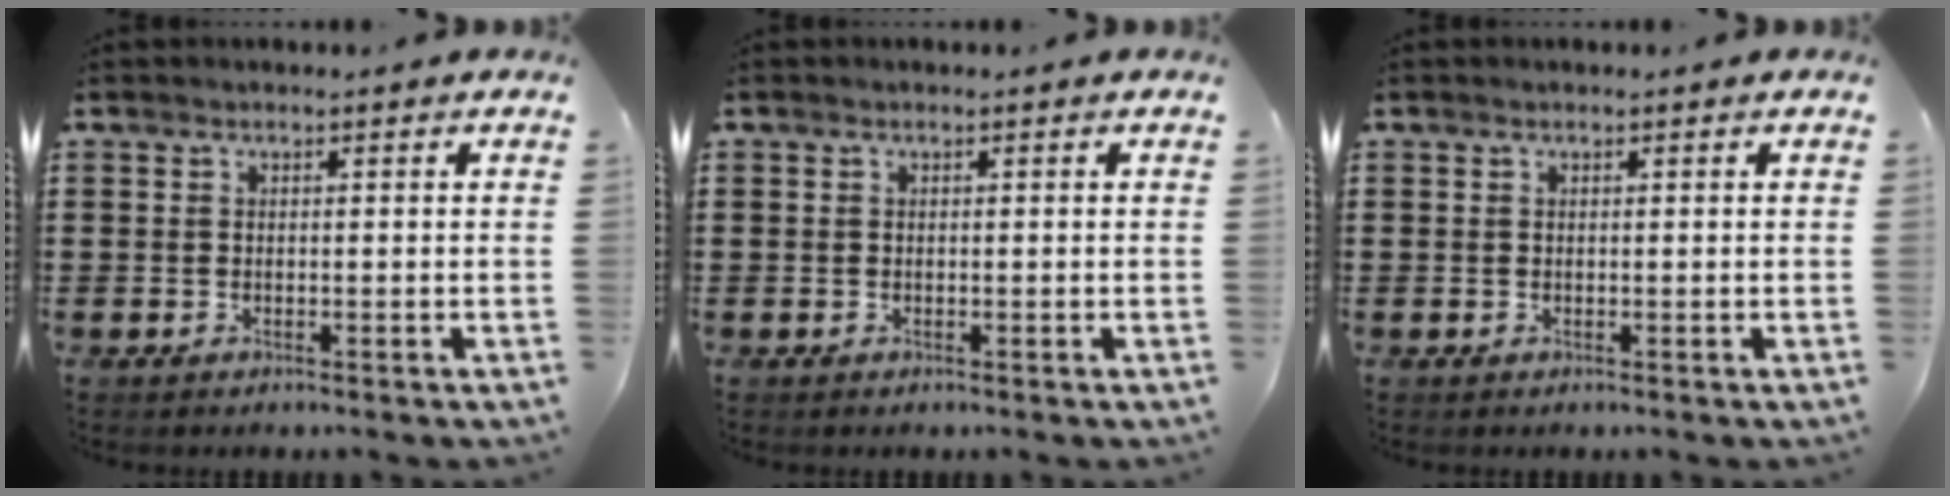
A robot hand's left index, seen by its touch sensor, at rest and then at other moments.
{"total": 0.0}
{"total": 0.0}